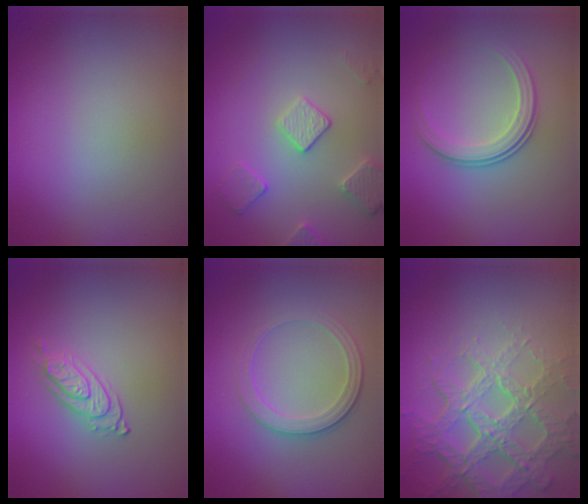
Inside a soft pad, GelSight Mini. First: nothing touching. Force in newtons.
{"total": 2.9, "press": 2.9, "slide": 0.1}
{"total": 3.2, "press": 2.6, "slide": 1.9}
{"total": 2.2, "press": 2.0, "slide": 0.7}
{"total": 3.0, "press": 2.6, "slide": 1.4}
{"total": 7.4, "press": 5.2, "slide": 5.2}